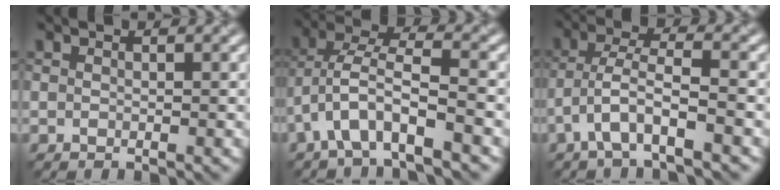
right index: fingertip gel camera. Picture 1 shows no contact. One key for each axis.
{"total": 5.1, "fx": -2.5, "fy": 1.3, "fz": 4.2, "tx": -0.080, "ty": 0.020, "tz": -0.055}
{"total": 4.2, "fx": -2.3, "fy": 0.8, "fz": 3.4, "tx": -0.067, "ty": 0.014, "tz": -0.050}